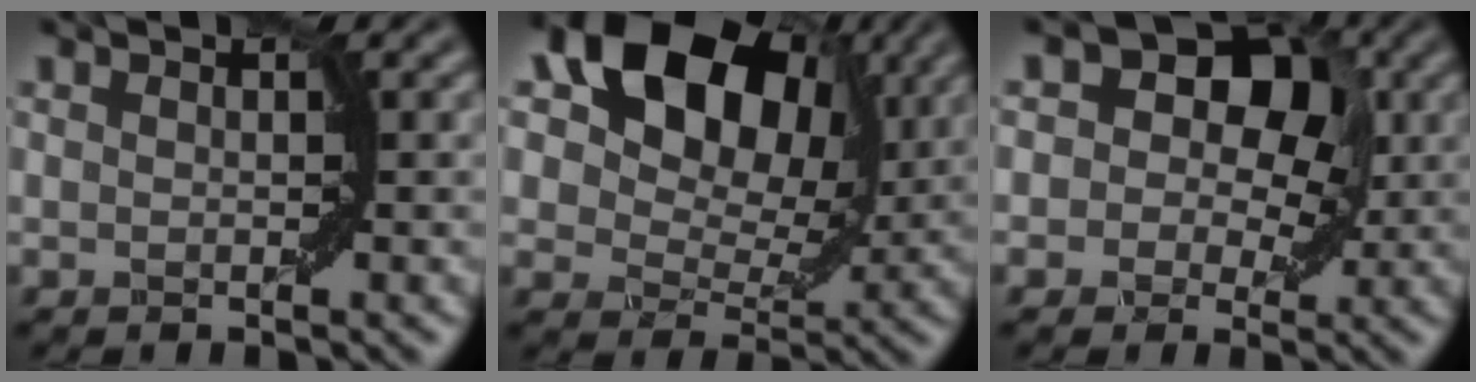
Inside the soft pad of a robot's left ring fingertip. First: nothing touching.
{"total": 12.9, "force": [5.4, 8.2, 8.3], "torque": [-0.129, 0.020, 0.085]}
{"total": 8.9, "force": [2.4, 6.8, 5.2], "torque": [-0.023, 0.040, -0.011]}